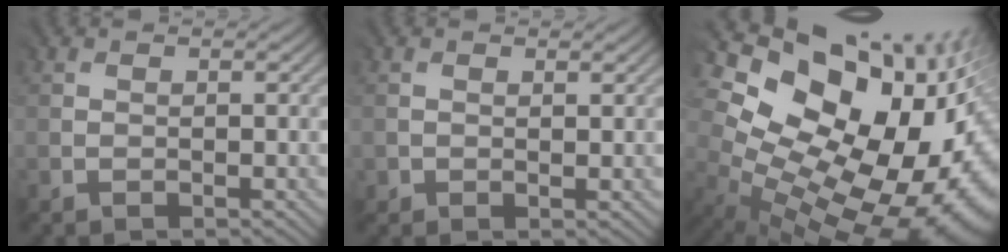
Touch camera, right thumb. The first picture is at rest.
{"total": 0.9, "force": [0.5, 0.7, 0.2], "torque": [-0.001, -0.003, 0.011]}
{"total": 18.9, "force": [1.0, 13.8, 12.8], "torque": [-0.203, -0.017, 0.047]}